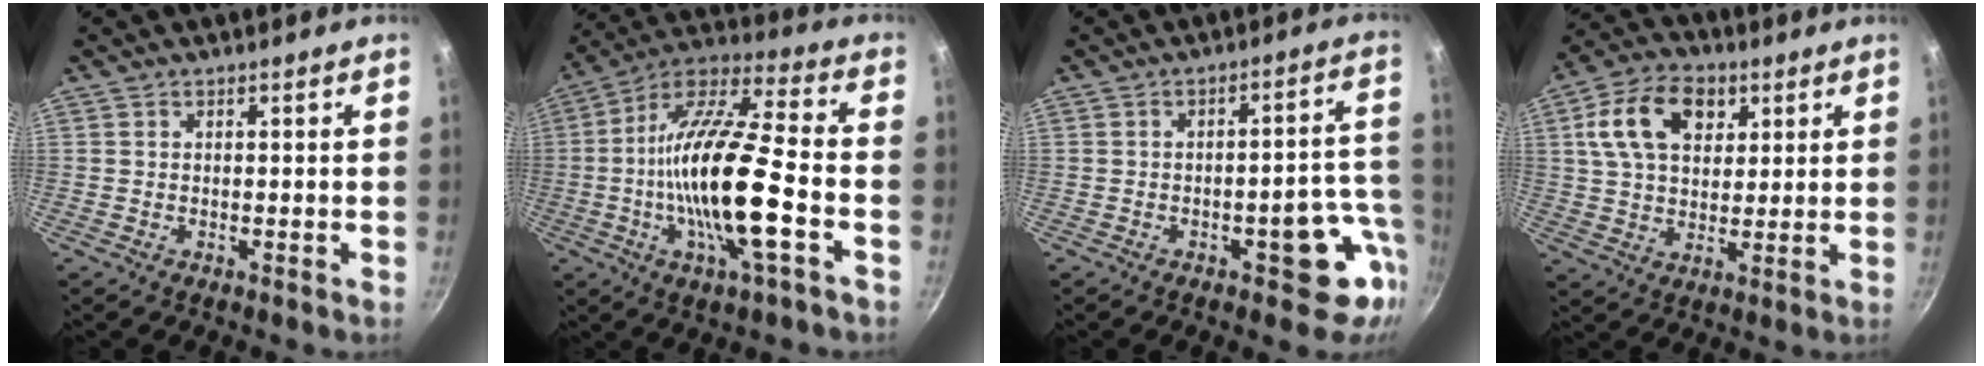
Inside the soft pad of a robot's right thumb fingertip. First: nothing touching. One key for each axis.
{"total": 20.8, "fx": -4.5, "fy": 5.2, "fz": 19.6, "tx": -0.365, "ty": 0.025, "tz": -0.097}
{"total": 11.2, "fx": -3.8, "fy": 4.9, "fz": 9.3, "tx": -0.053, "ty": 0.032, "tz": -0.043}
{"total": 13.8, "fx": 4.9, "fy": 9.2, "fz": 9.0, "tx": -0.141, "ty": 0.004, "tz": 0.073}